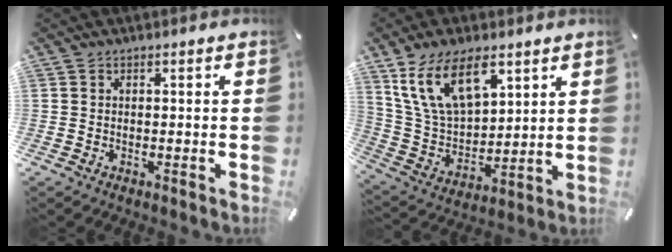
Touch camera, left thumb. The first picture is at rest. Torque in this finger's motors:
{"motor_torque": [2.59, 1.30, 1.39, -1.37, 0.26]}